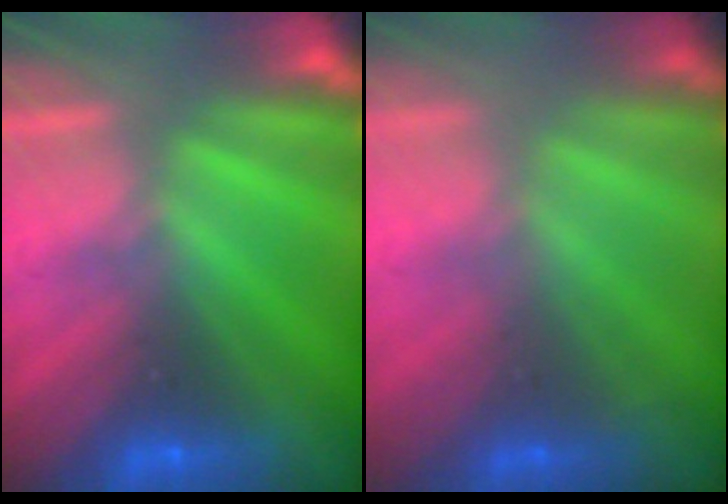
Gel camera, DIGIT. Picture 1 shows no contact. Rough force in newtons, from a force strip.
{"total": 1.7}